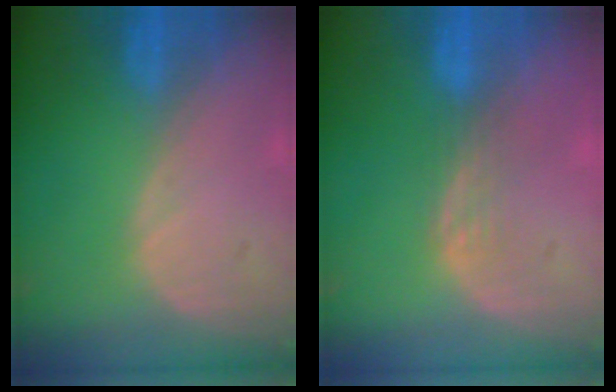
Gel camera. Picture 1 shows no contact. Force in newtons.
{"total": 1.9, "press": 1.9, "slide": 0.3}